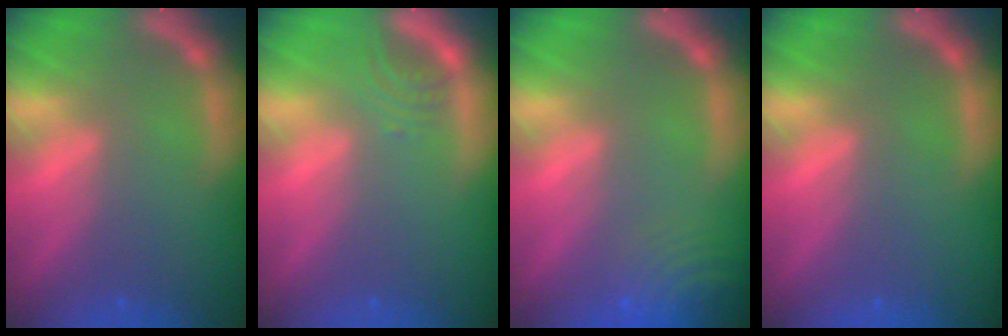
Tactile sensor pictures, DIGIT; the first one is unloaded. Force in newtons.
{"total": 2.0}
{"total": 8.5}
{"total": 0.0}